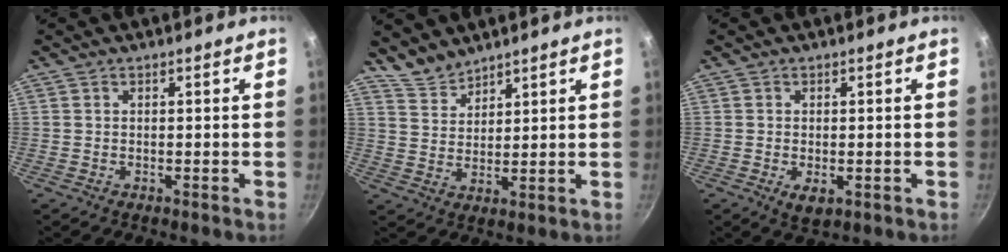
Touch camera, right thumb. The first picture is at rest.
{"total": 5.2, "force": [4.8, 1.7, 0.8], "torque": [-0.009, -0.023, 0.099]}
{"total": 3.2, "force": [-0.8, 1.8, 2.5], "torque": [-0.040, -0.010, -0.008]}